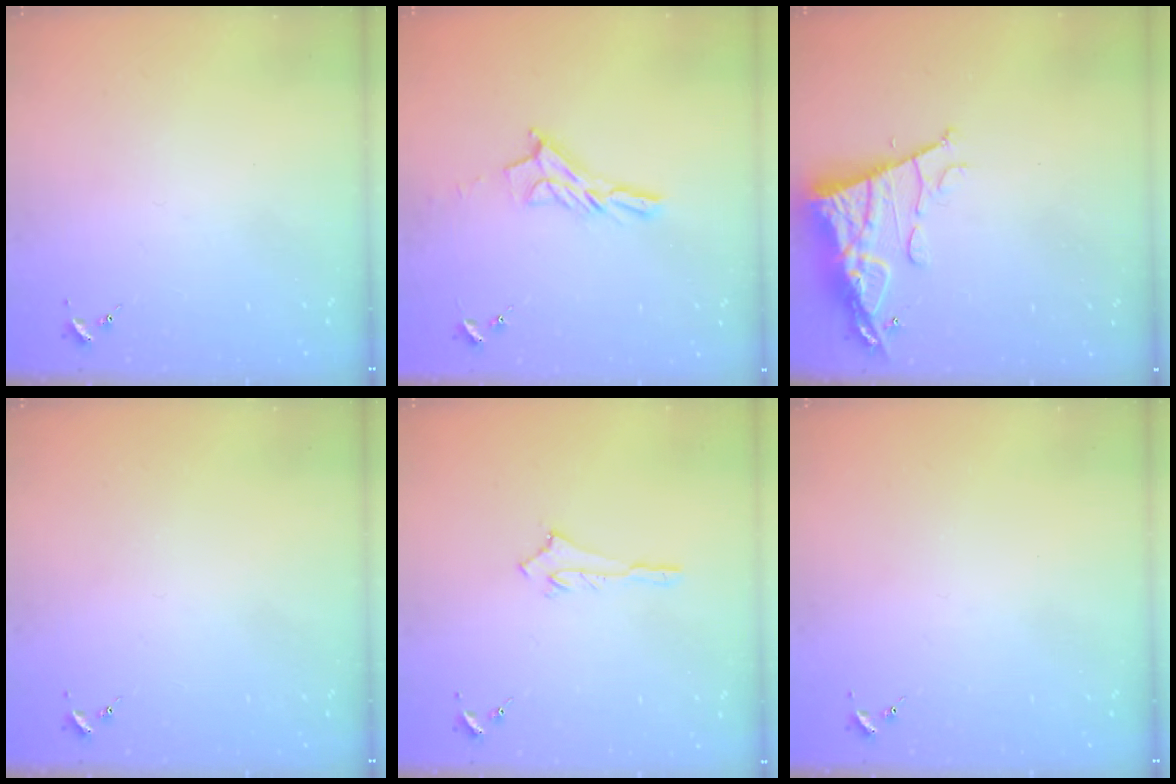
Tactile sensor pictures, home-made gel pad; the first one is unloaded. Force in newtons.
{"total": 10.9, "press": 10.8, "slide": 0.8}
{"total": 12.4, "press": 12.3, "slide": 1.3}
{"total": 0.0}
{"total": 3.0, "press": 3.0, "slide": 0.2}
{"total": 0.0}